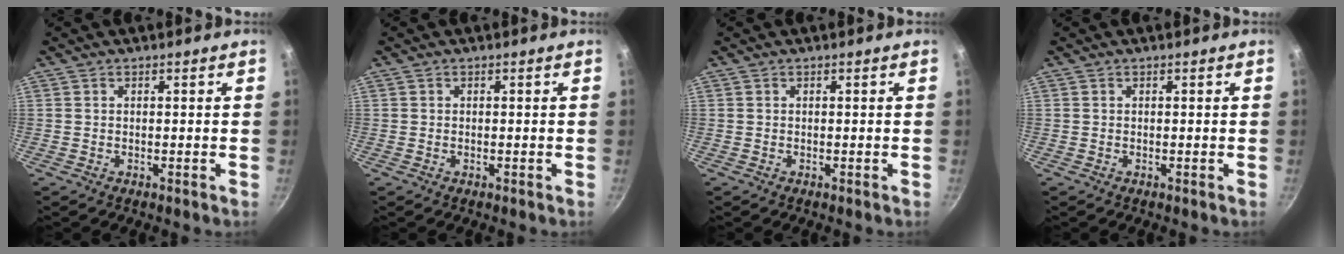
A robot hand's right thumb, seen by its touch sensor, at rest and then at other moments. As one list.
[{"total": 0.0}, {"total": 0.0}, {"total": 0.0}]